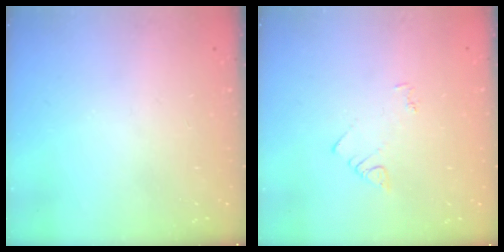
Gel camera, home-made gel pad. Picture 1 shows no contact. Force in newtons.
{"total": 2.9, "press": 2.9, "slide": 0.3}